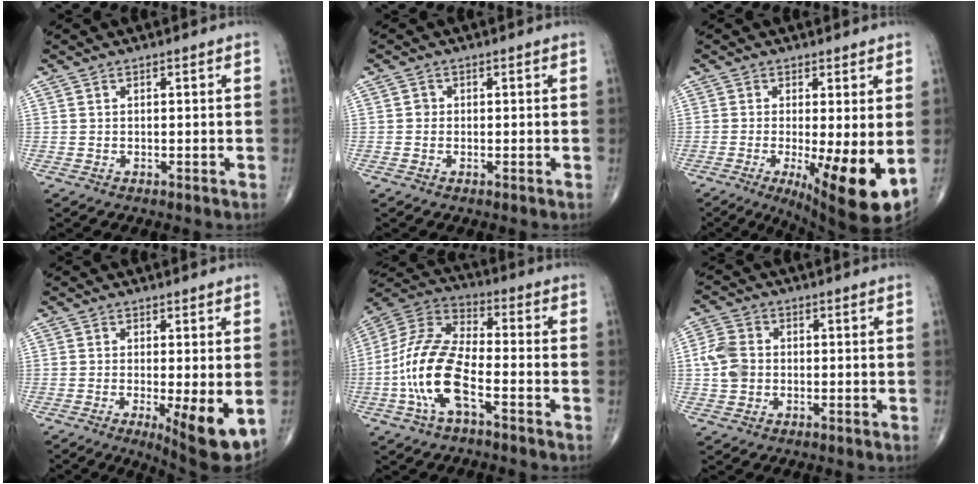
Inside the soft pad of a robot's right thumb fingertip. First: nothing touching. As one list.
[{"total": 0.9, "force": [-0.1, 0.9, 0.3], "torque": [0.001, 0.003, -0.003]}, {"total": 12.4, "force": [-2.7, 2.9, 11.8], "torque": [-0.180, -0.029, -0.034]}, {"total": 9.6, "force": [-2.3, 2.4, 8.9], "torque": [-0.125, -0.024, -0.030]}, {"total": 15.4, "force": [-5.0, 6.6, 13.0], "torque": [-0.275, 0.034, -0.099]}, {"total": 6.1, "force": [-0.3, 5.0, 3.5], "torque": [-0.064, 0.012, -0.013]}]